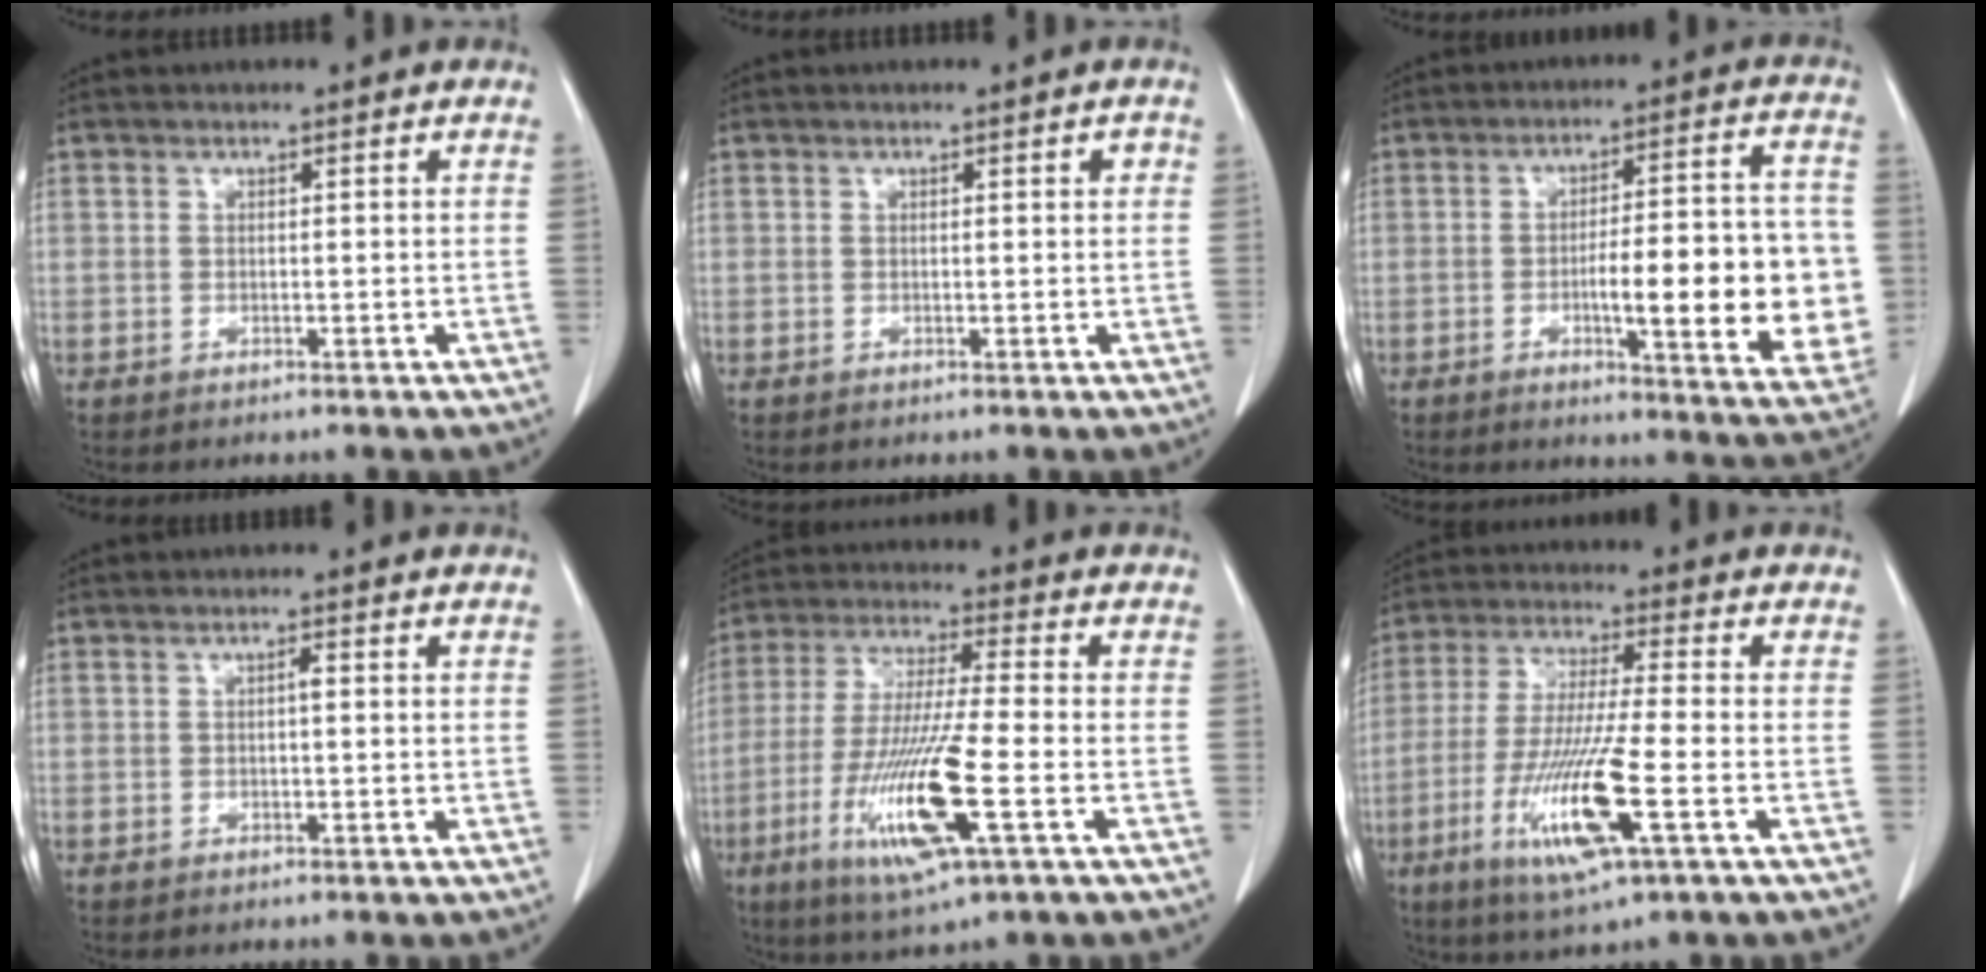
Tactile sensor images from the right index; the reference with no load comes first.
{"total": 0.9, "force": [0.3, 0.3, 0.8], "torque": [-0.009, 0.002, 0.003]}
{"total": 17.2, "force": [-2.9, 3.6, 16.5], "torque": [-0.188, 0.015, -0.029]}
{"total": 0.8, "force": [0.0, 0.1, 0.8], "torque": [-0.014, 0.002, 0.000]}
{"total": 15.1, "force": [-5.0, 0.7, 14.3], "torque": [-0.292, -0.026, -0.093]}
{"total": 13.7, "force": [-4.8, 0.6, 12.8], "torque": [-0.261, -0.025, -0.088]}